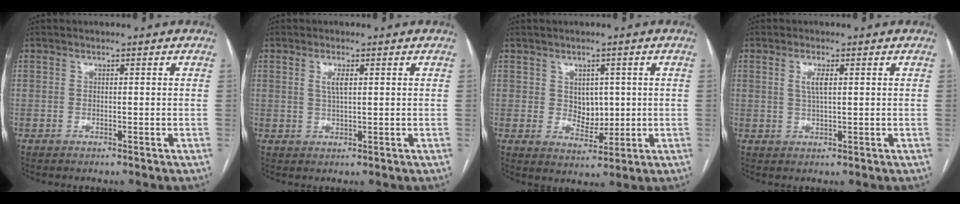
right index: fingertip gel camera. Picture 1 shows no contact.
{"total": 2.4, "force": [0.8, 0.4, 2.2], "torque": [-0.048, -0.001, 0.015]}
{"total": 4.3, "force": [0.6, 3.3, 2.8], "torque": [-0.038, -0.001, 0.020]}
{"total": 2.6, "force": [0.8, 0.5, 2.5], "torque": [-0.054, 0.000, 0.015]}